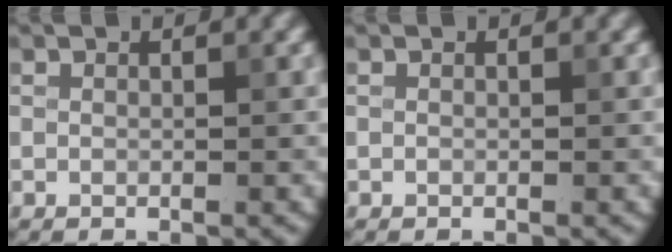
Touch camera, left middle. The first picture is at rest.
{"total": 0.0}